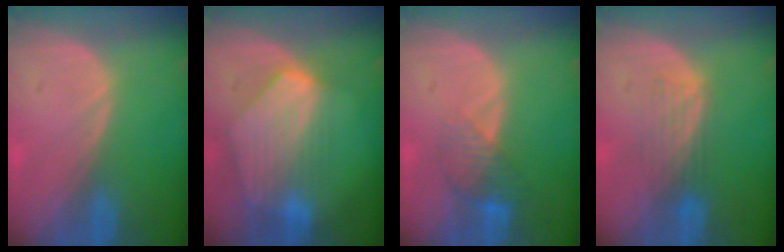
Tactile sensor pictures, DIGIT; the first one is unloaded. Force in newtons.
{"total": 8.6, "press": 7.7, "slide": 3.8}
{"total": 4.4, "press": 3.7, "slide": 2.3}
{"total": 4.5, "press": 3.9, "slide": 2.4}